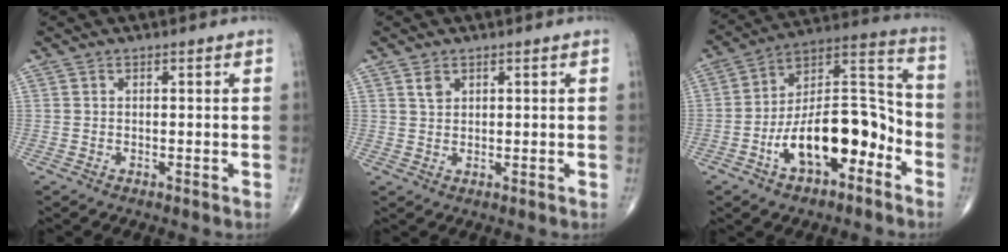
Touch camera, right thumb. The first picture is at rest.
{"total": 2.0, "force": [1.2, 1.3, 1.1], "torque": [-0.016, -0.004, 0.026]}
{"total": 18.6, "force": [-7.4, 9.1, 14.5], "torque": [-0.210, 0.071, -0.124]}